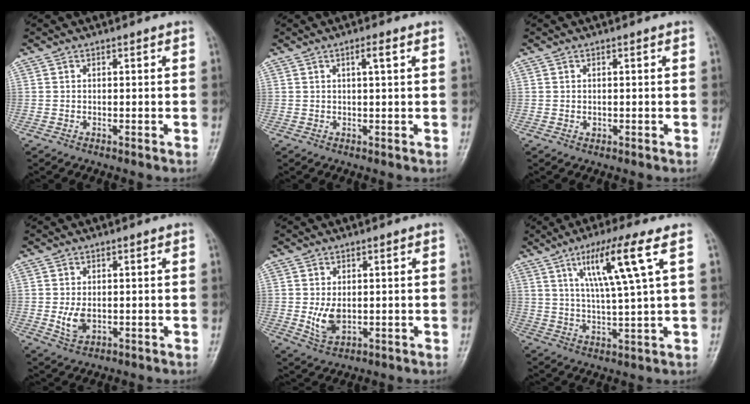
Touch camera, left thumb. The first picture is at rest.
{"total": 2.2, "force": [0.9, 0.1, 2.0], "torque": [-0.039, 0.001, 0.015]}
{"total": 0.6, "force": [-0.1, 0.6, 0.2], "torque": [-0.001, 0.003, 0.001]}
{"total": 3.7, "force": [-0.4, 2.5, 2.8], "torque": [-0.046, -0.004, -0.001]}
{"total": 4.8, "force": [-0.2, 3.1, 3.6], "torque": [-0.062, -0.008, 0.007]}
{"total": 11.4, "force": [4.7, 0.1, 10.4], "torque": [-0.195, -0.015, 0.086]}